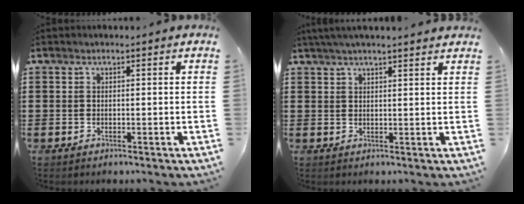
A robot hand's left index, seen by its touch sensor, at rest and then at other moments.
{"total": 2.6, "force": [2.3, -0.1, 1.2], "torque": [-0.029, 0.001, 0.042]}